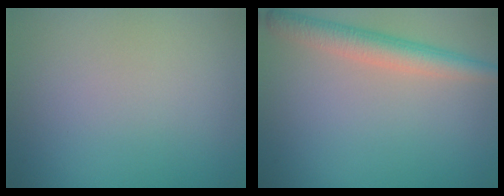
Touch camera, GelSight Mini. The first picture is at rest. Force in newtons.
{"total": 3.8, "press": 3.8, "slide": 0.2}